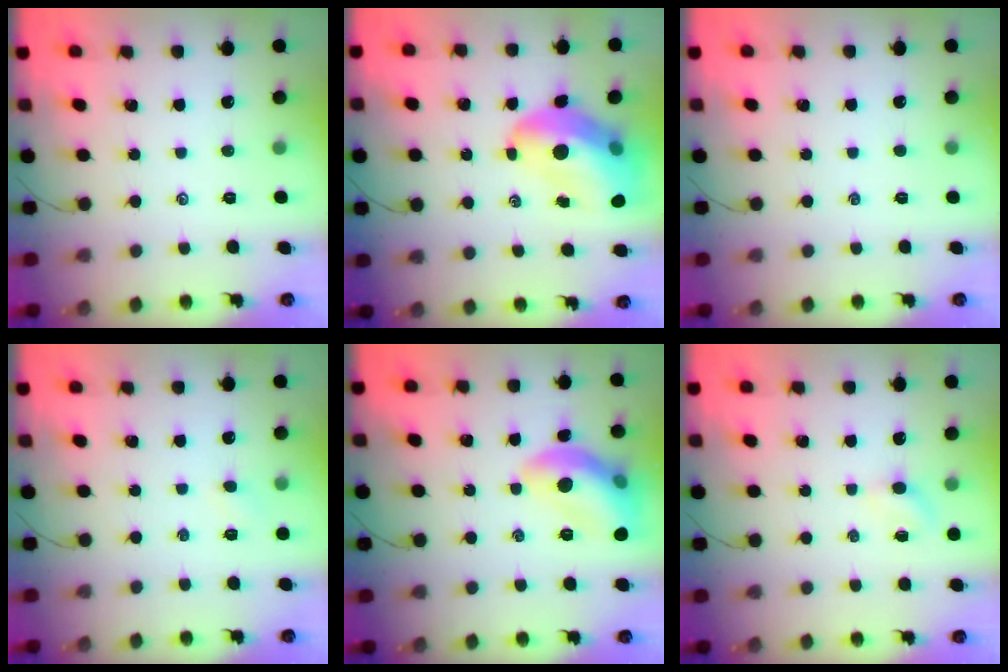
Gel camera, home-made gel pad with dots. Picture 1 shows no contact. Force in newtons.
{"total": 15.5, "press": 14.9, "slide": 4.2}
{"total": 0.0}
{"total": 3.0, "press": 2.9, "slide": 0.8}
{"total": 13.7, "press": 13.6, "slide": 1.0}
{"total": 2.1, "press": 2.0, "slide": 0.7}